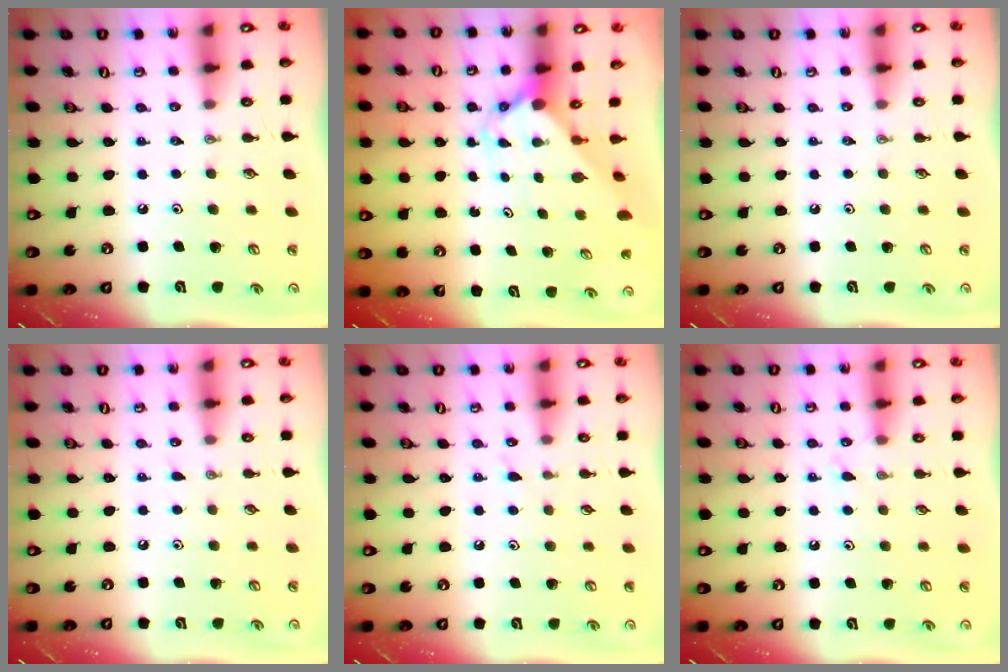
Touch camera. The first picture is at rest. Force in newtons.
{"total": 2.8, "press": 2.8, "slide": 0.3}
{"total": 0.0}
{"total": 3.7, "press": 3.6, "slide": 0.5}
{"total": 6.4, "press": 6.4, "slide": 0.7}
{"total": 6.3, "press": 6.3, "slide": 0.7}